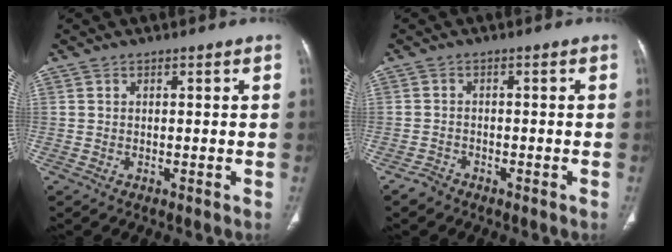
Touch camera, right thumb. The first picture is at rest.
{"total": 2.0, "force": [-1.7, 1.1, 0.2], "torque": [-0.009, 0.006, -0.032]}